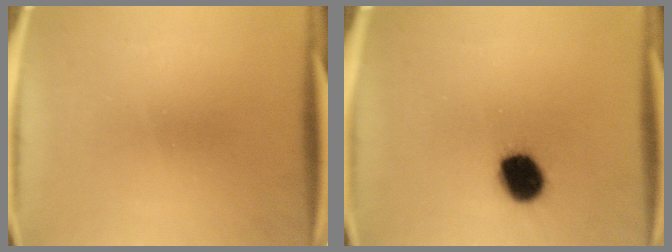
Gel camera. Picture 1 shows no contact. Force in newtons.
{"total": 10.5}